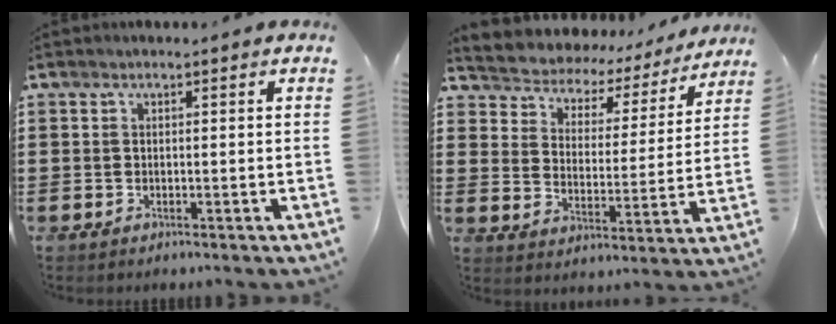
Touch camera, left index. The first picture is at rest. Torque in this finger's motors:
{"motor_torque": [0.98, -1.16, 0.28, 0.08]}